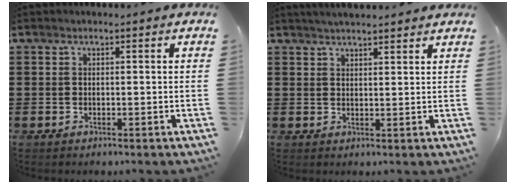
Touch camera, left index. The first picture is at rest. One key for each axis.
{"total": 2.4, "fx": 2.4, "fy": 0.2, "fz": 0.3, "tx": -0.013, "ty": -0.001, "tz": 0.046}